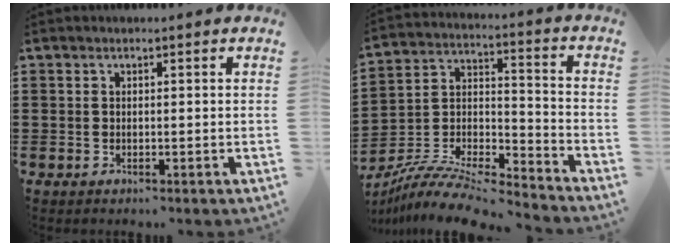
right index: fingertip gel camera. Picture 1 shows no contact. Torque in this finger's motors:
{"motor_torque": [-1.08, 1.07, -0.23, -0.11]}